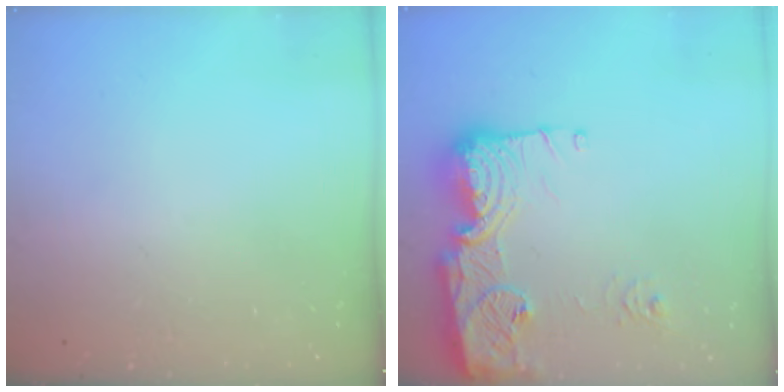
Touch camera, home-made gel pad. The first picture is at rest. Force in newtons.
{"total": 18.9, "press": 18.8, "slide": 1.7}